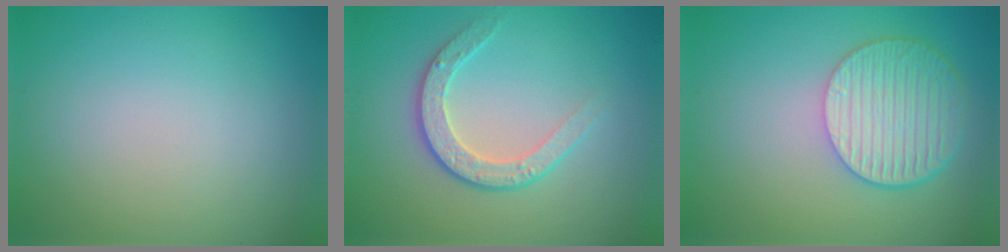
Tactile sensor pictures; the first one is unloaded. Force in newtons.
{"total": 3.3, "press": 2.8, "slide": 1.7}
{"total": 6.0, "press": 4.4, "slide": 4.0}